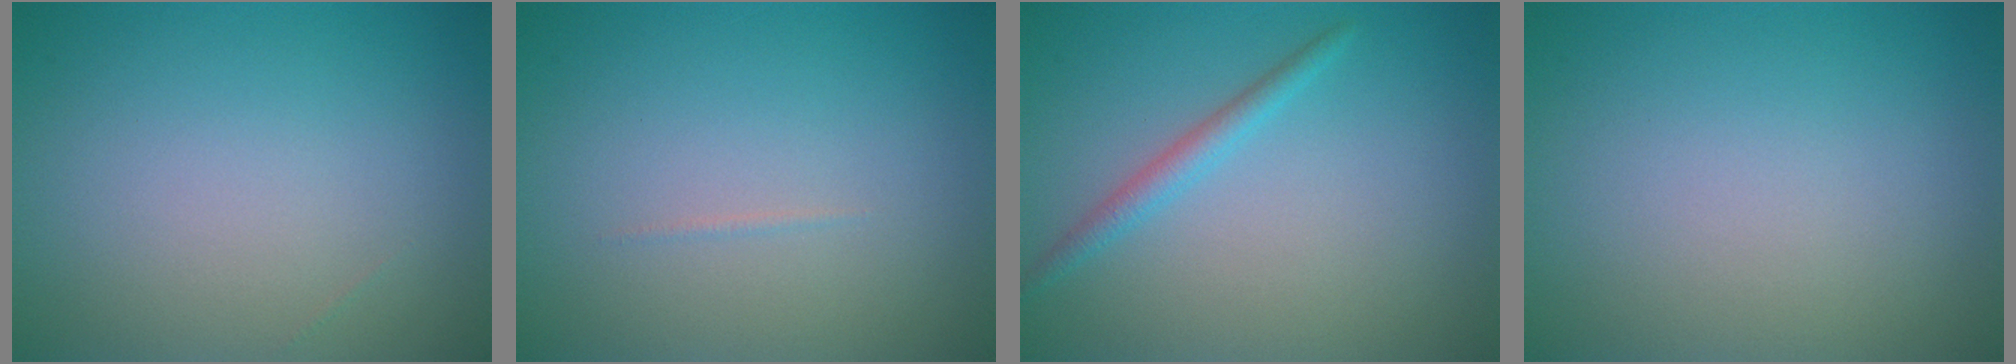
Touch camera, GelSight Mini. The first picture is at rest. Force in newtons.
{"total": 0.6, "press": 0.6, "slide": 0.2}
{"total": 1.7, "press": 1.7, "slide": 0.1}
{"total": 0.0}